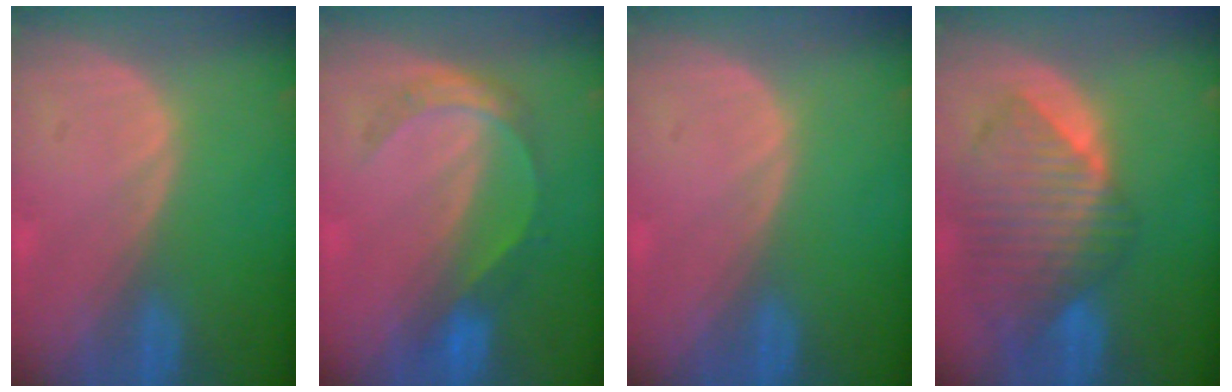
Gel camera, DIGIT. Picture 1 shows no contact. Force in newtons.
{"total": 4.7, "press": 4.7, "slide": 0.4}
{"total": 0.0}
{"total": 10.2, "press": 8.8, "slide": 5.1}